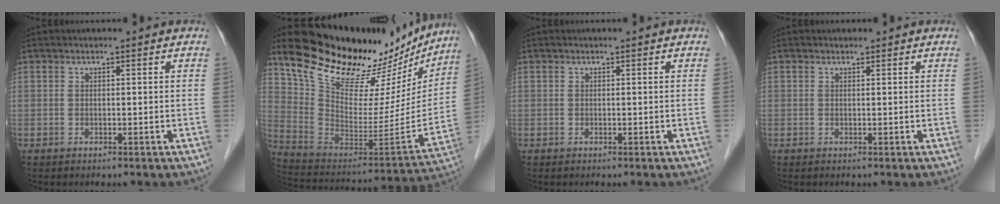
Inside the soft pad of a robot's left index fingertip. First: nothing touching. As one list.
[{"total": 27.4, "force": [23.1, 9.3, 11.4], "torque": [-0.181, -0.035, 0.341]}, {"total": 0.0}, {"total": 0.0}]